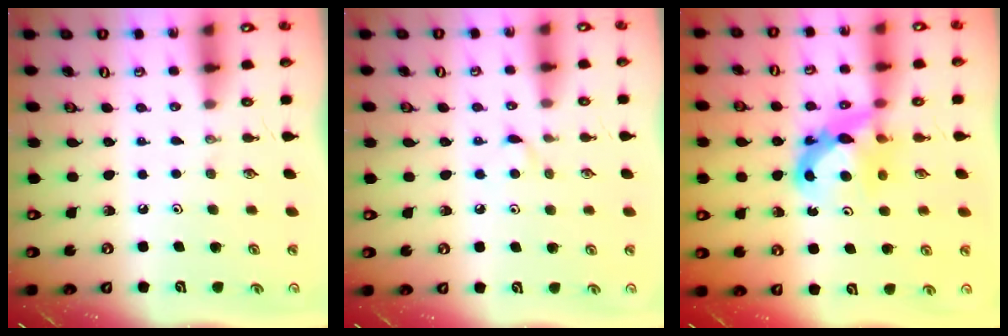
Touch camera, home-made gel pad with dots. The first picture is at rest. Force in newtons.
{"total": 4.2, "press": 4.2, "slide": 0.5}
{"total": 8.3, "press": 8.3, "slide": 0.6}